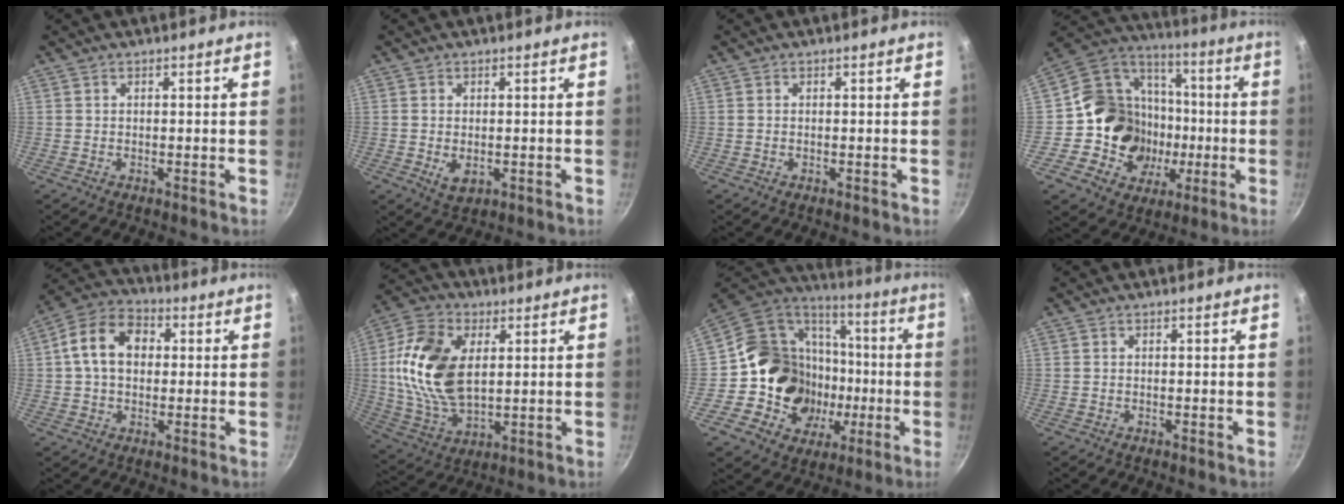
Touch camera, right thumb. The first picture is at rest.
{"total": 3.8, "force": [-0.6, 2.3, 2.9], "torque": [-0.049, -0.011, -0.005]}
{"total": 0.0}
{"total": 20.2, "force": [-2.7, 18.2, 8.3], "torque": [-0.109, 0.030, -0.036]}
{"total": 11.4, "force": [1.4, 8.4, 7.6], "torque": [-0.109, 0.023, 0.006]}
{"total": 18.2, "force": [3.0, 11.0, 14.1], "torque": [-0.259, -0.005, 0.060]}
{"total": 22.8, "force": [-1.8, 20.0, 10.7], "torque": [-0.163, 0.036, -0.011]}
{"total": 0.0}